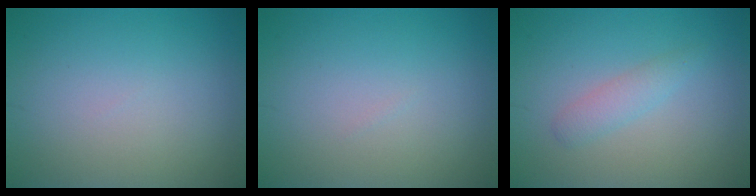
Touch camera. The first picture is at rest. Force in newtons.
{"total": 0.0}
{"total": 1.7, "press": 1.7, "slide": 0.0}